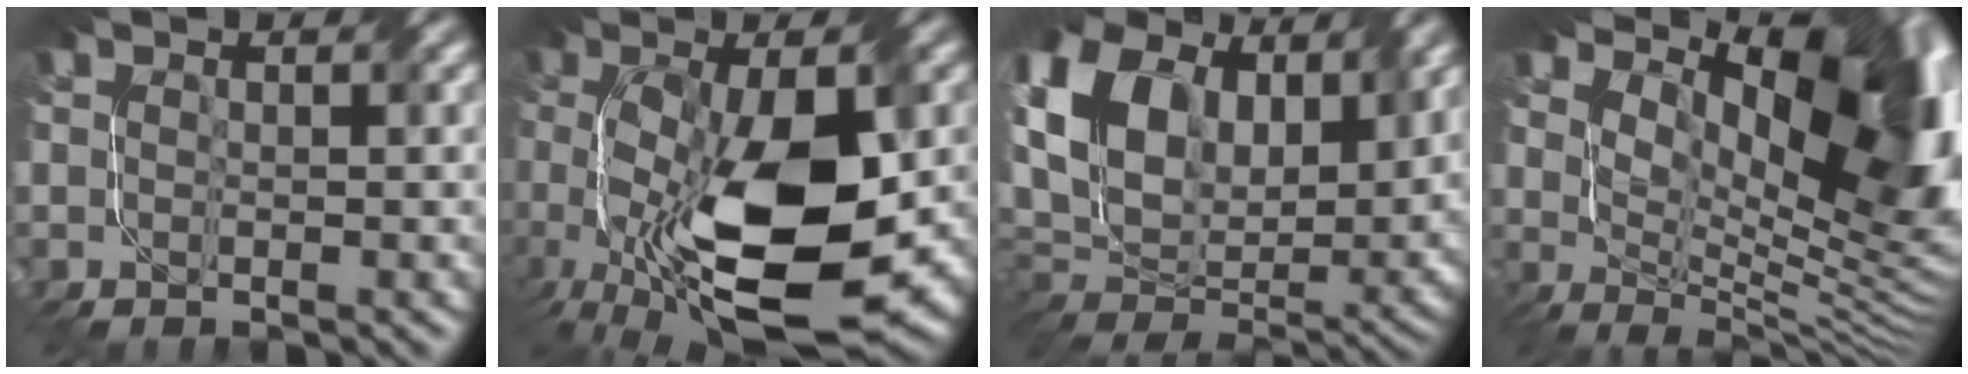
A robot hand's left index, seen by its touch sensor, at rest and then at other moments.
{"total": 12.5, "force": [-1.6, 5.3, 11.2], "torque": [-0.200, -0.023, -0.024]}
{"total": 13.5, "force": [5.8, 9.1, 8.2], "torque": [-0.193, 0.038, 0.100]}
{"total": 14.8, "force": [5.9, 7.5, 11.4], "torque": [-0.158, 0.006, 0.114]}